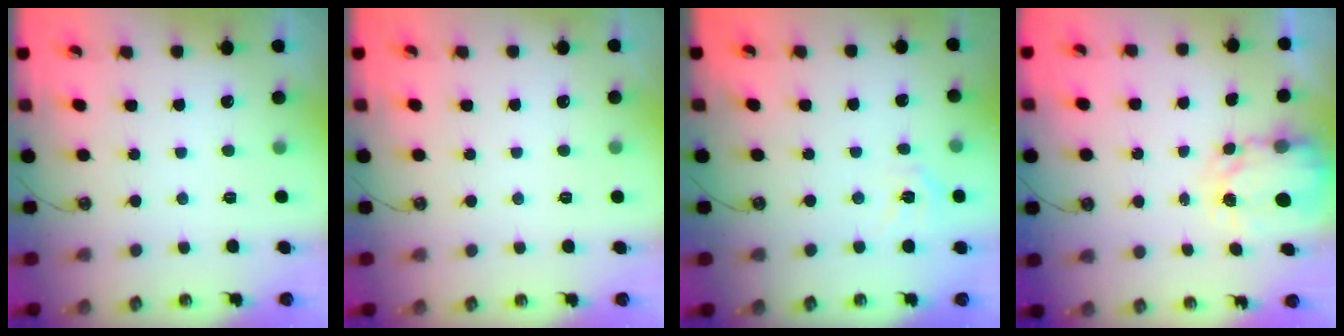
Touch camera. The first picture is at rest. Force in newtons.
{"total": 0.0}
{"total": 6.6, "press": 6.5, "slide": 0.7}
{"total": 3.9, "press": 3.9, "slide": 0.1}